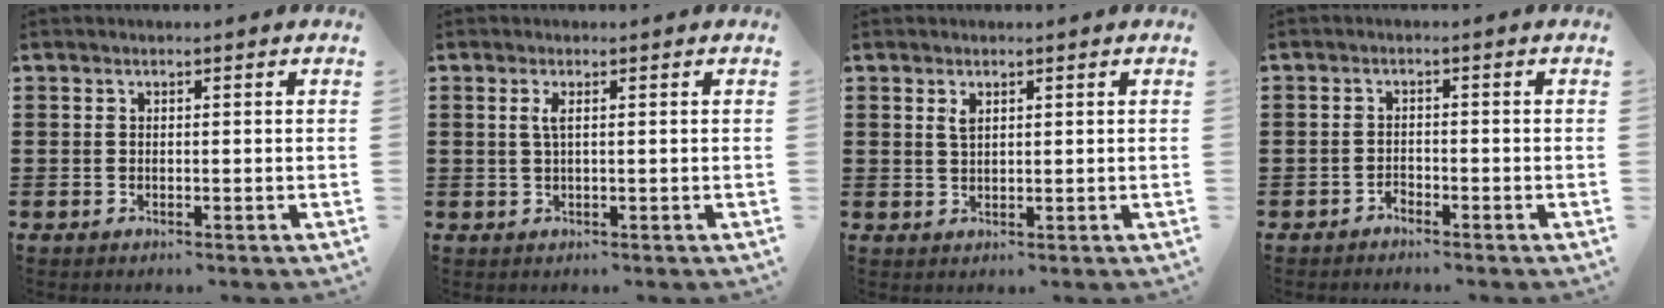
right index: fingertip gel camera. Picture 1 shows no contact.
{"total": 1.6, "force": [0.3, 0.2, 1.5], "torque": [-0.032, 0.000, 0.005]}
{"total": 1.6, "force": [0.8, 0.7, 1.2], "torque": [-0.027, 0.003, 0.013]}
{"total": 1.4, "force": [-1.4, 0.2, 0.0], "torque": [-0.005, 0.002, -0.029]}